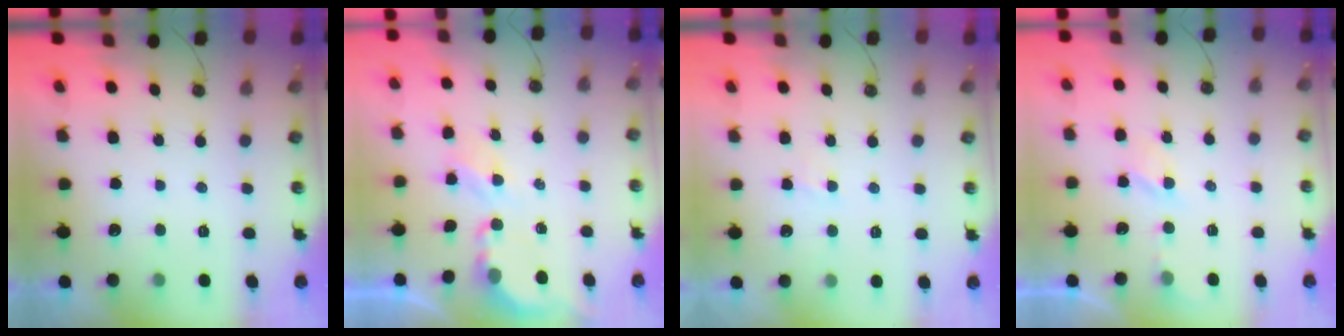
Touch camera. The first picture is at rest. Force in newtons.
{"total": 3.6, "press": 3.6, "slide": 0.3}
{"total": 2.8, "press": 2.8, "slide": 0.4}
{"total": 2.7, "press": 2.6, "slide": 0.4}